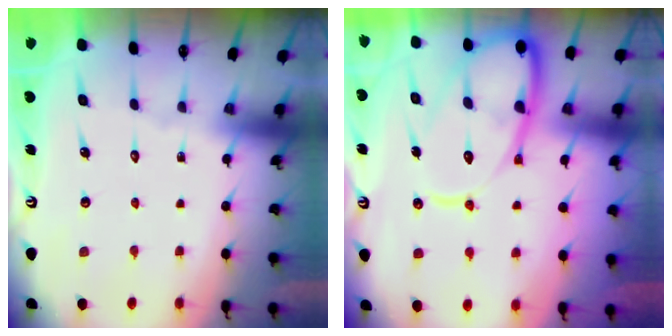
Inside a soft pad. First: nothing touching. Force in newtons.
{"total": 17.0, "press": 16.9, "slide": 1.8}